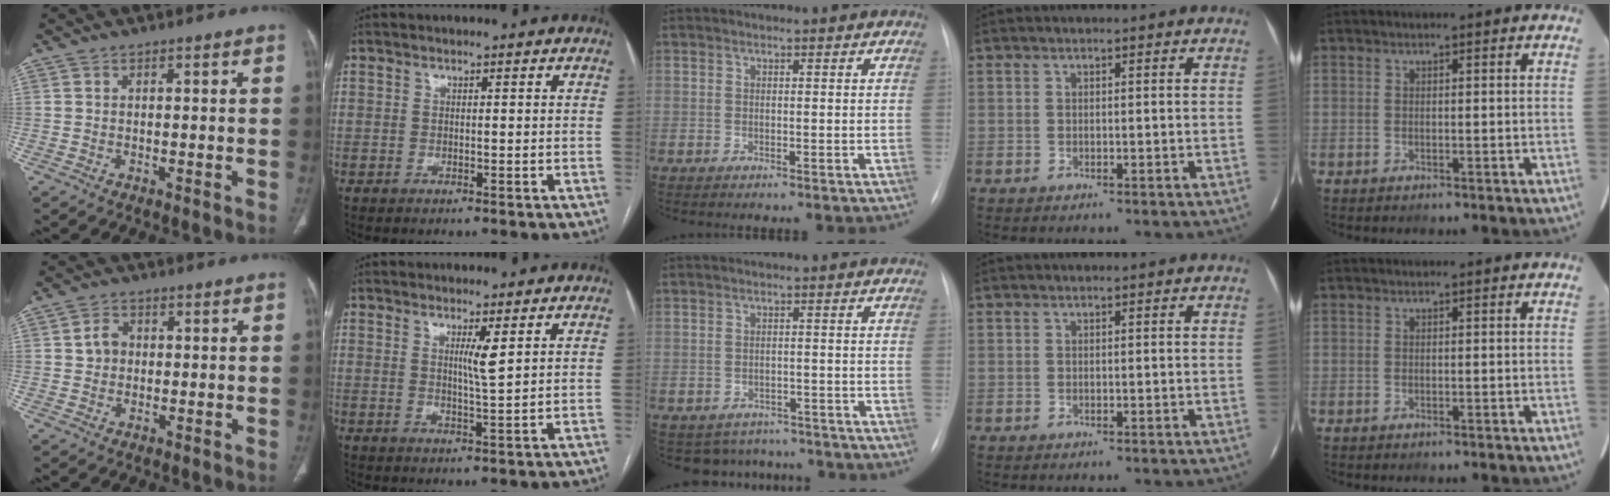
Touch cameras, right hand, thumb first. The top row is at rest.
{"thumb": {"total": 3.3, "force": [0.2, 2.8, 1.7], "torque": [-0.019, 0.008, 0.000]}, "index": {"total": 2.7, "force": [1.2, -0.7, 2.4], "torque": [-0.044, -0.013, 0.024]}, "middle": {"total": 5.9, "force": [-5.2, 2.8, -0.3], "torque": [0.011, 0.019, -0.062]}}